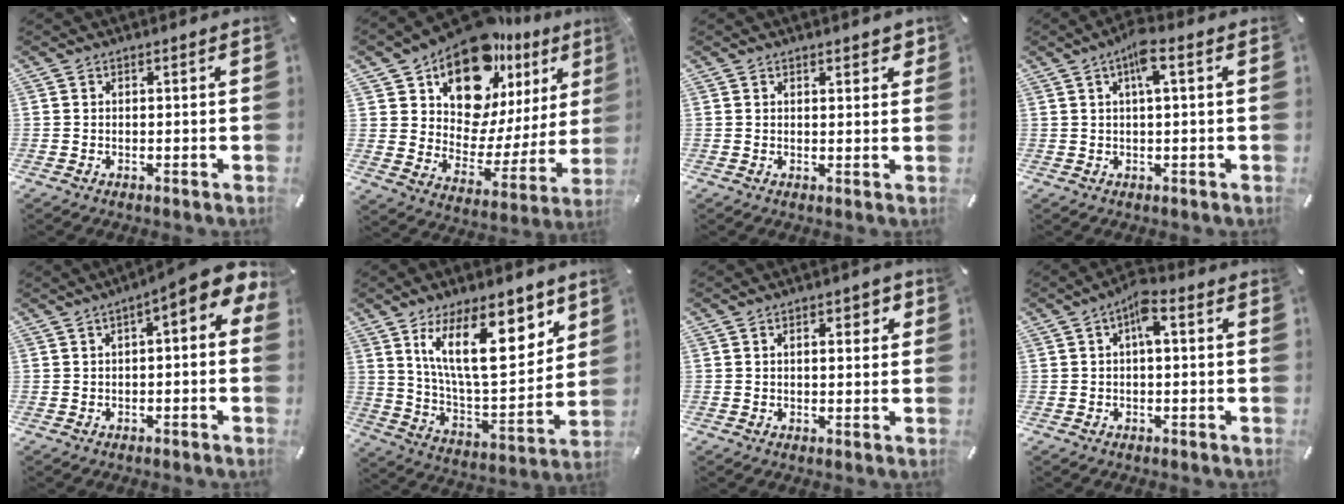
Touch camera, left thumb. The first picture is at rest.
{"total": 18.1, "force": [14.1, 8.7, 7.3], "torque": [-0.129, -0.120, 0.243]}
{"total": 1.9, "force": [1.4, 1.0, 0.9], "torque": [-0.011, 0.001, 0.023]}
{"total": 5.7, "force": [1.8, 1.2, 5.3], "torque": [-0.098, 0.003, 0.028]}
{"total": 8.0, "force": [3.2, 2.3, 7.0], "torque": [-0.102, -0.031, 0.052]}
{"total": 21.7, "force": [11.1, 9.1, 16.2], "torque": [-0.278, -0.048, 0.180]}
{"total": 3.4, "force": [0.9, 1.7, 2.8], "torque": [-0.035, 0.000, 0.006]}
{"total": 5.3, "force": [0.9, 2.1, 4.8], "torque": [-0.086, 0.013, 0.013]}